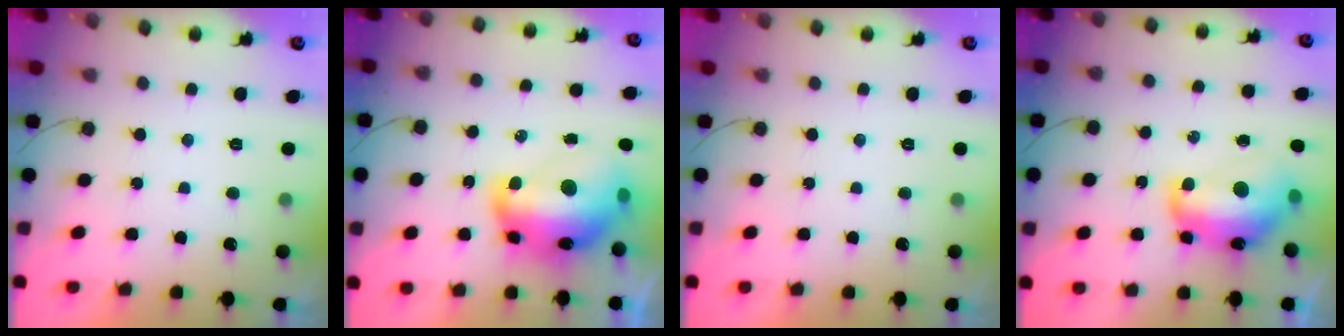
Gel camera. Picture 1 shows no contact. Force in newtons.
{"total": 21.7, "press": 21.7, "slide": 1.5}
{"total": 0.0}
{"total": 15.3, "press": 15.3, "slide": 1.0}